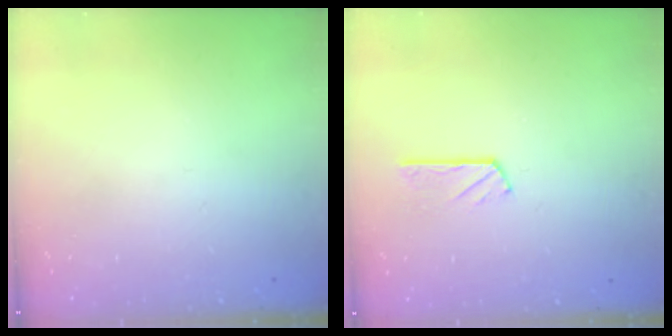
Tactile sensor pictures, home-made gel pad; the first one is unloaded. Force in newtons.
{"total": 2.7, "press": 2.7, "slide": 0.3}